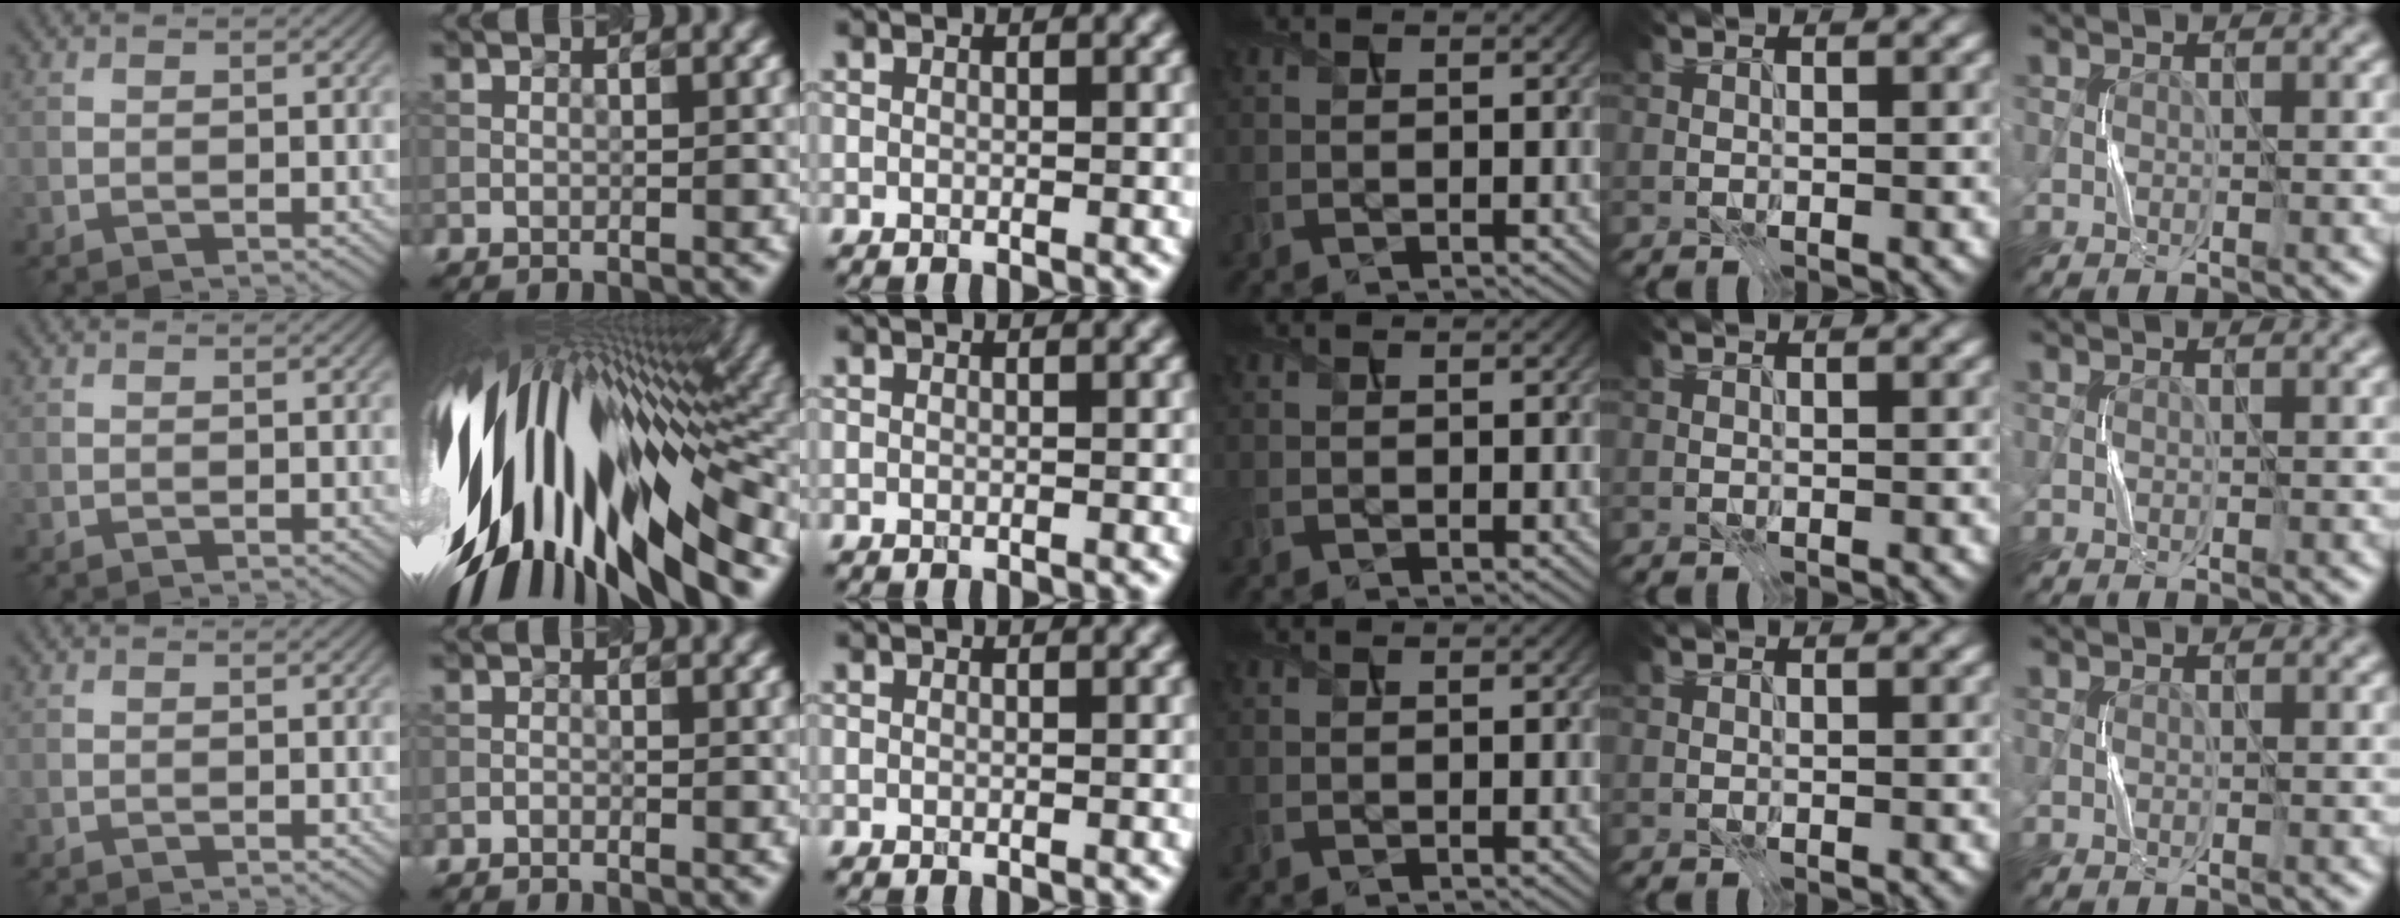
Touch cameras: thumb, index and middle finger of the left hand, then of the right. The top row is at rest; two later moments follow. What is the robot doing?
{"motion": "press", "object": "sticky note"}